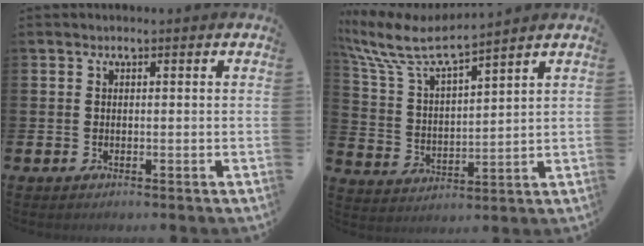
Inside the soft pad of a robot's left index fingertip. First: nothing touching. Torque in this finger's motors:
{"motor_torque": [1.14, -1.00, 0.18, 0.06]}